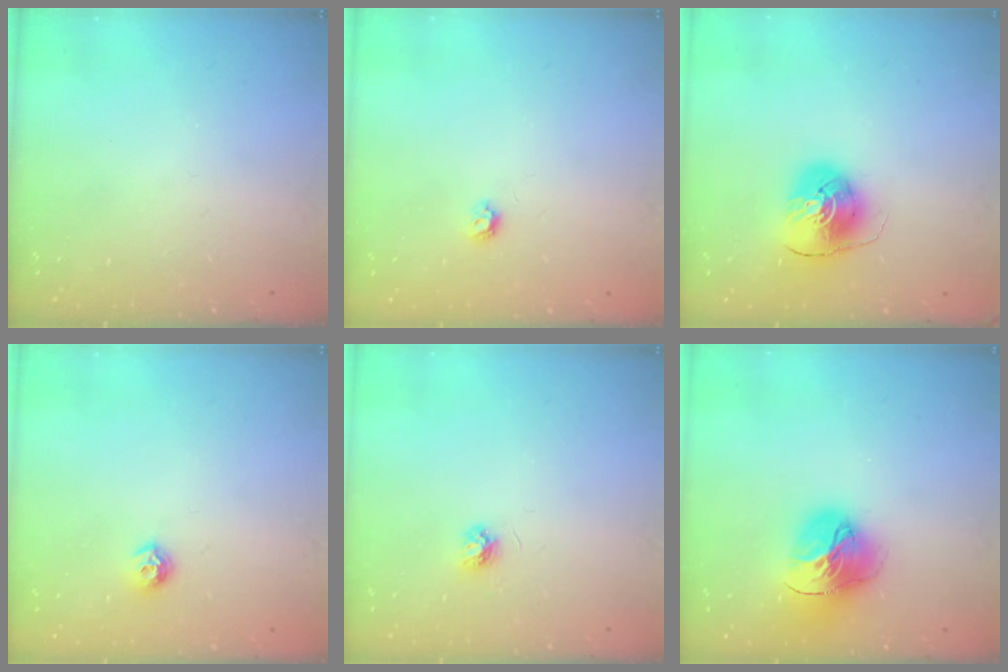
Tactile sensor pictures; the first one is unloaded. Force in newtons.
{"total": 3.9, "press": 3.8, "slide": 0.7}
{"total": 9.3, "press": 9.2, "slide": 1.1}
{"total": 7.2, "press": 7.1, "slide": 1.0}
{"total": 3.9, "press": 3.9, "slide": 0.5}
{"total": 16.9, "press": 16.8, "slide": 1.7}